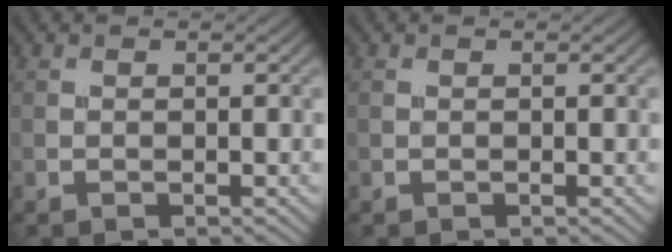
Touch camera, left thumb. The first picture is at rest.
{"total": 0.0}